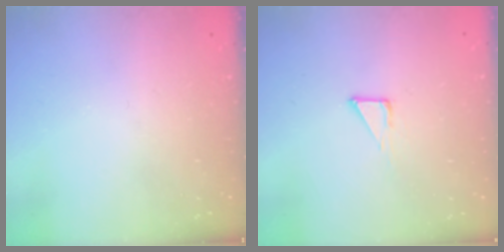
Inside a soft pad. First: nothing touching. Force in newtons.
{"total": 5.1, "press": 5.0, "slide": 0.4}